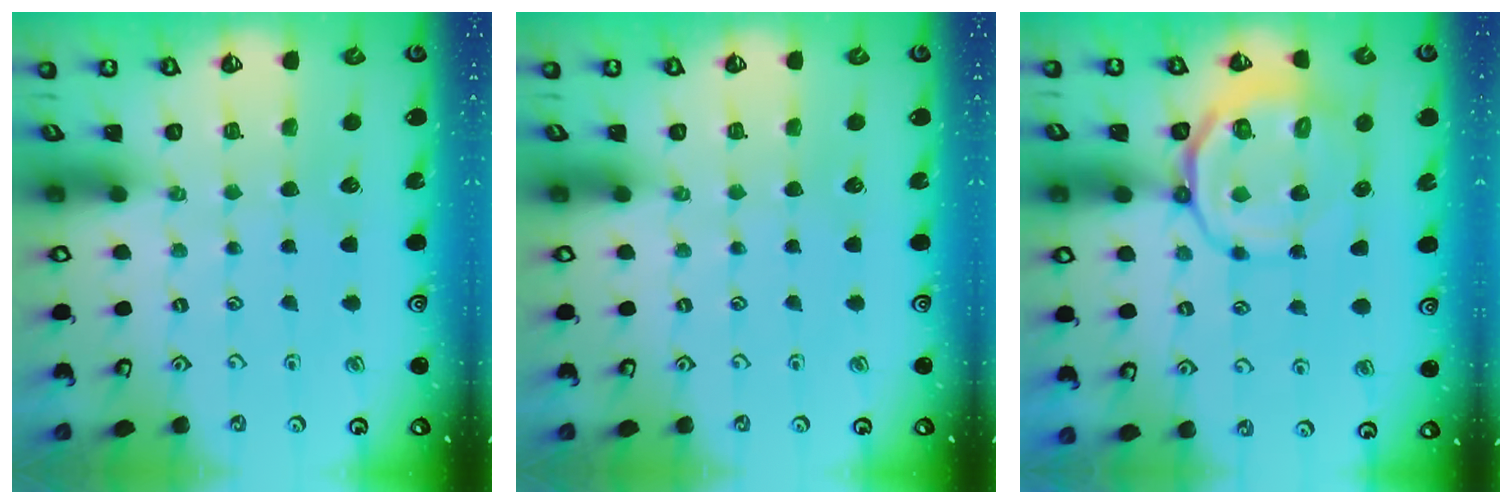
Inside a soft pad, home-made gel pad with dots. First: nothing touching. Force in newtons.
{"total": 0.0}
{"total": 11.6, "press": 11.3, "slide": 2.7}